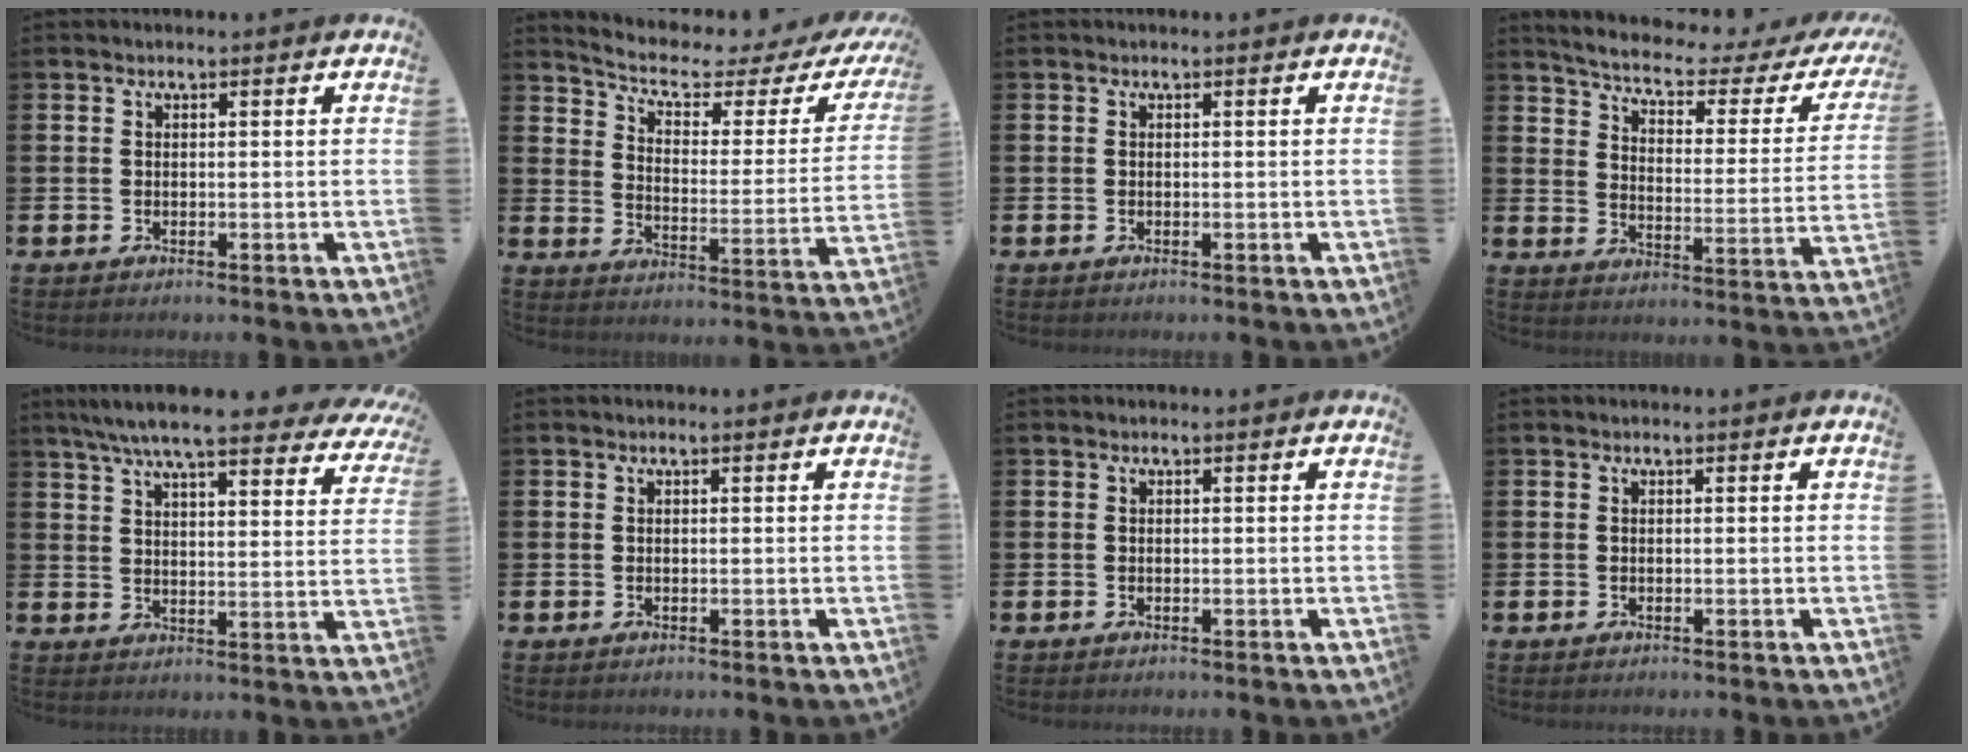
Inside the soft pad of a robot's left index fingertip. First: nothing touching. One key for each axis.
{"total": 5.5, "fx": 4.4, "fy": 1.8, "fz": 2.8, "tx": -0.076, "ty": -0.034, "tz": 0.065}
{"total": 0.0}
{"total": 4.9, "fx": 4.2, "fy": 1.1, "fz": 2.1, "tx": -0.068, "ty": -0.034, "tz": 0.063}
{"total": 8.2, "fx": 7.3, "fy": 1.0, "fz": 3.6, "tx": -0.085, "ty": -0.038, "tz": 0.125}
{"total": 0.0}
{"total": 0.0}
{"total": 0.0}